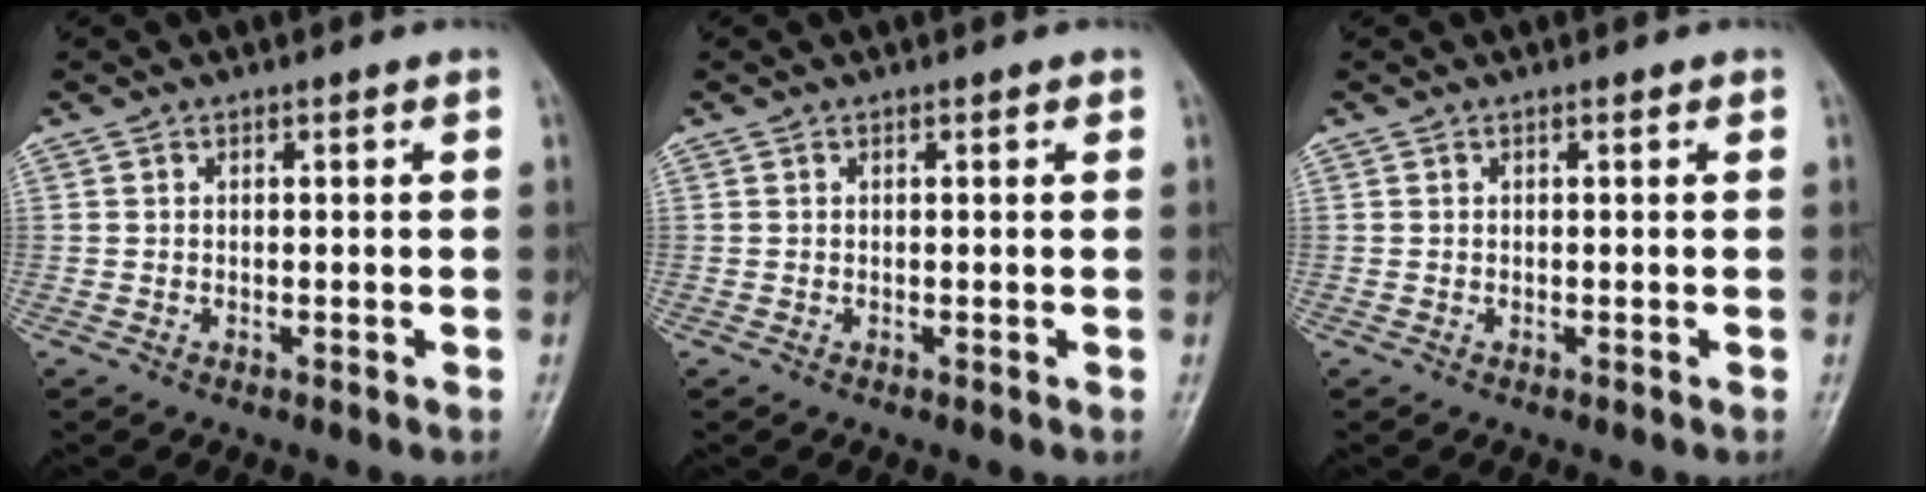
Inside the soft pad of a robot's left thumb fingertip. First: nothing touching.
{"total": 0.6, "force": [0.3, 0.2, 0.4], "torque": [-0.008, 0.000, 0.002]}
{"total": 0.0}